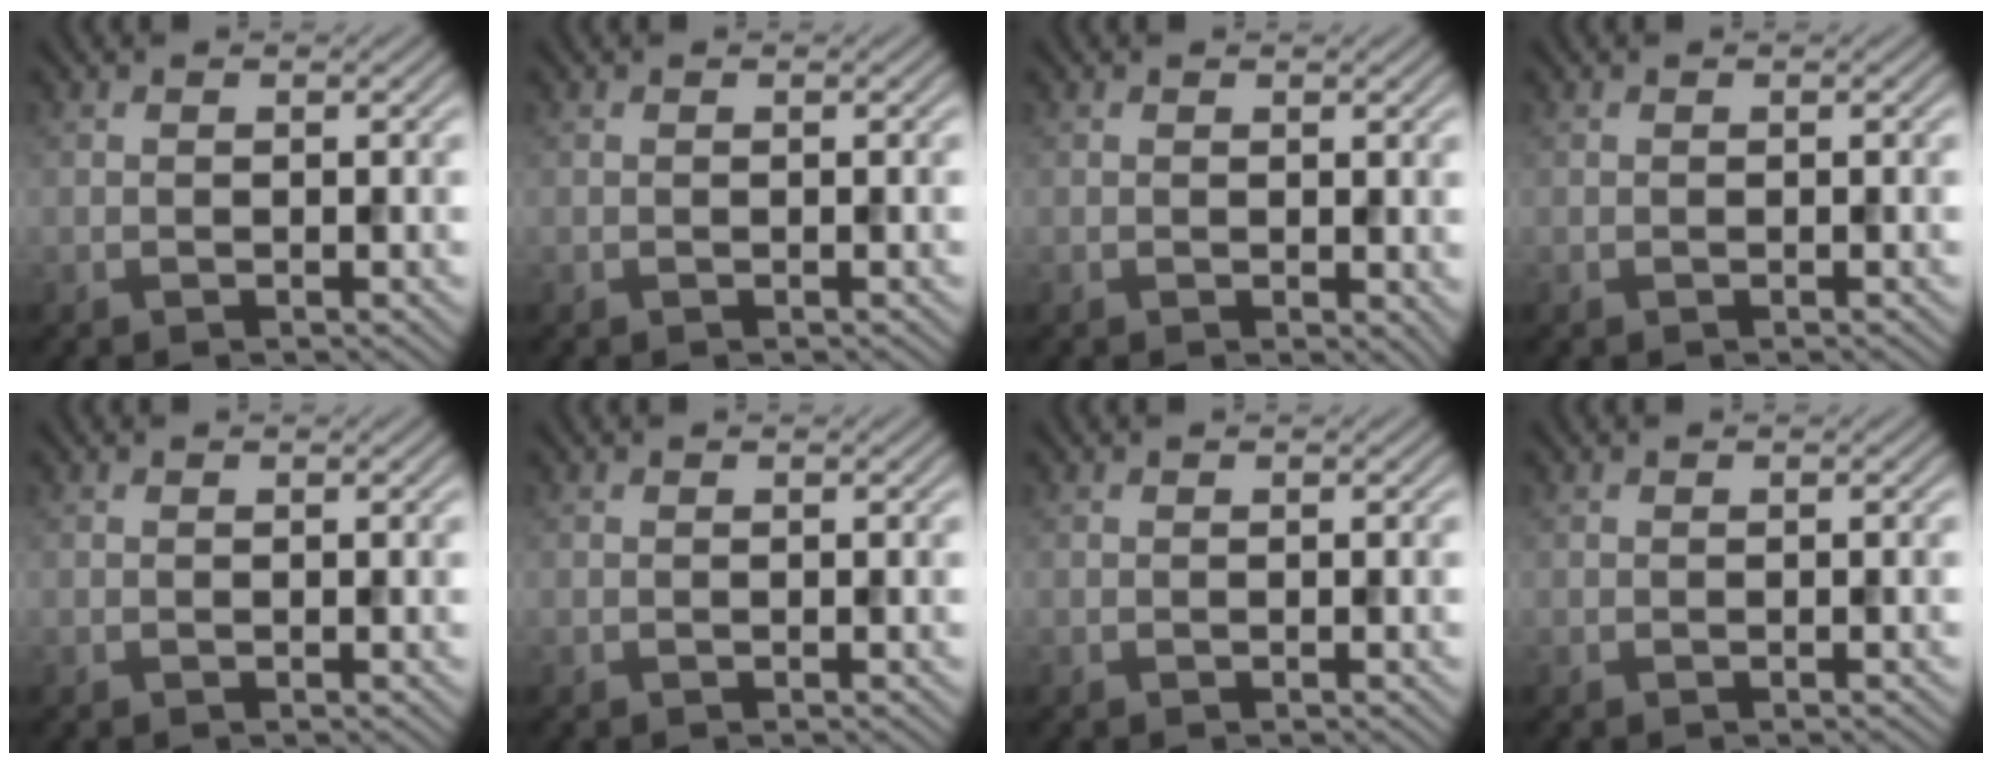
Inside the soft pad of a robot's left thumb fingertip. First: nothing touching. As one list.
[{"total": 0.0}, {"total": 1.4, "force": [0.1, 0.9, 1.1], "torque": [-0.013, -0.006, 0.003]}, {"total": 0.0}, {"total": 0.0}, {"total": 0.0}, {"total": 0.0}, {"total": 0.0}]